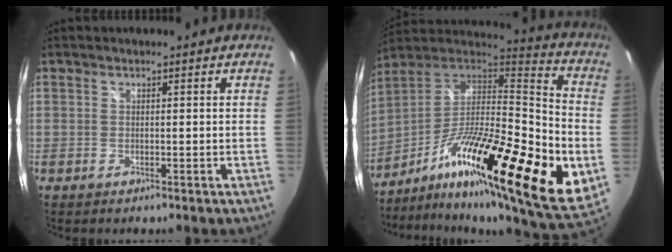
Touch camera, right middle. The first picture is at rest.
{"total": 32.3, "force": [-8.9, 8.8, 29.8], "torque": [-0.467, -0.027, -0.156]}